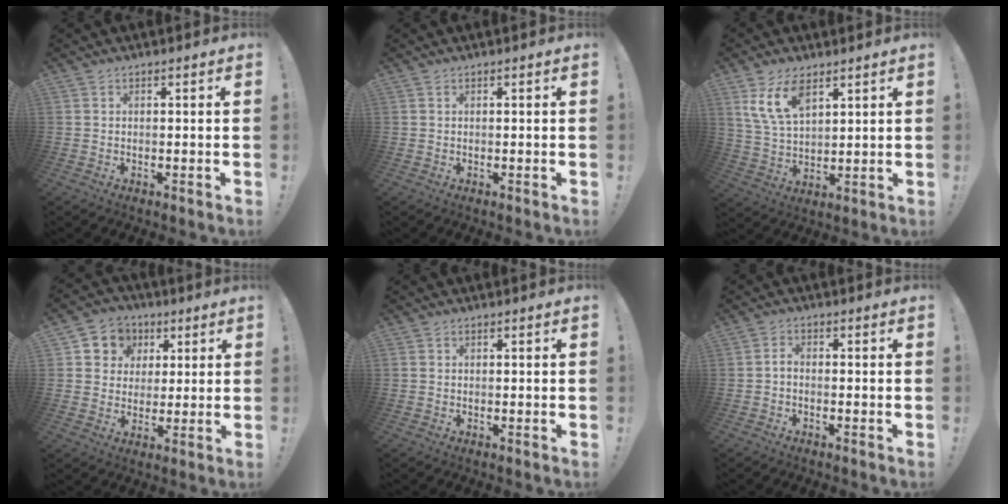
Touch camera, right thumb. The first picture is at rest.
{"total": 0.0}
{"total": 10.9, "force": [6.6, 5.4, 6.8], "torque": [-0.141, -0.019, 0.124]}
{"total": 8.2, "force": [2.1, 7.8, 1.9], "torque": [-0.028, -0.006, 0.045]}
{"total": 0.7, "force": [0.3, 0.6, 0.2], "torque": [-0.009, 0.004, 0.006]}
{"total": 1.8, "force": [-1.2, 0.5, 1.2], "torque": [-0.020, 0.009, -0.021]}